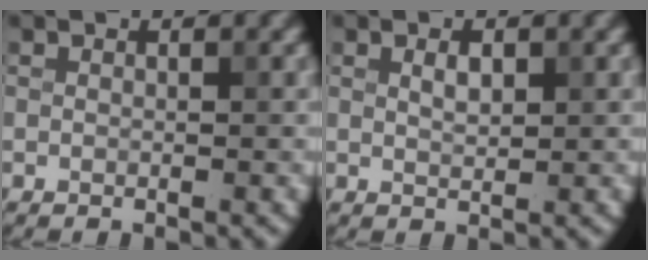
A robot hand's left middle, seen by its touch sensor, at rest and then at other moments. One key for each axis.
{"total": 1.4, "fx": 0.6, "fy": 0.6, "fz": 1.1, "tx": -0.022, "ty": 0.001, "tz": 0.013}